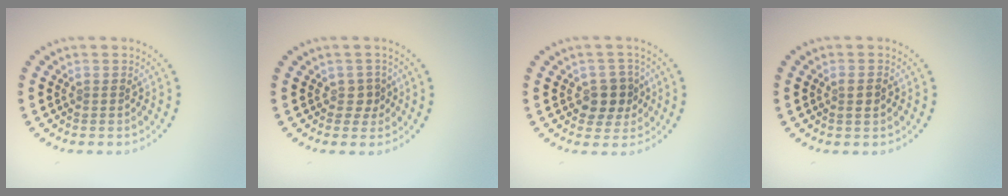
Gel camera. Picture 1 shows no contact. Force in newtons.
{"total": 1.2, "press": 1.0, "slide": 0.7}
{"total": 2.9, "press": 2.7, "slide": 1.0}
{"total": 1.2, "press": 1.1, "slide": 0.5}